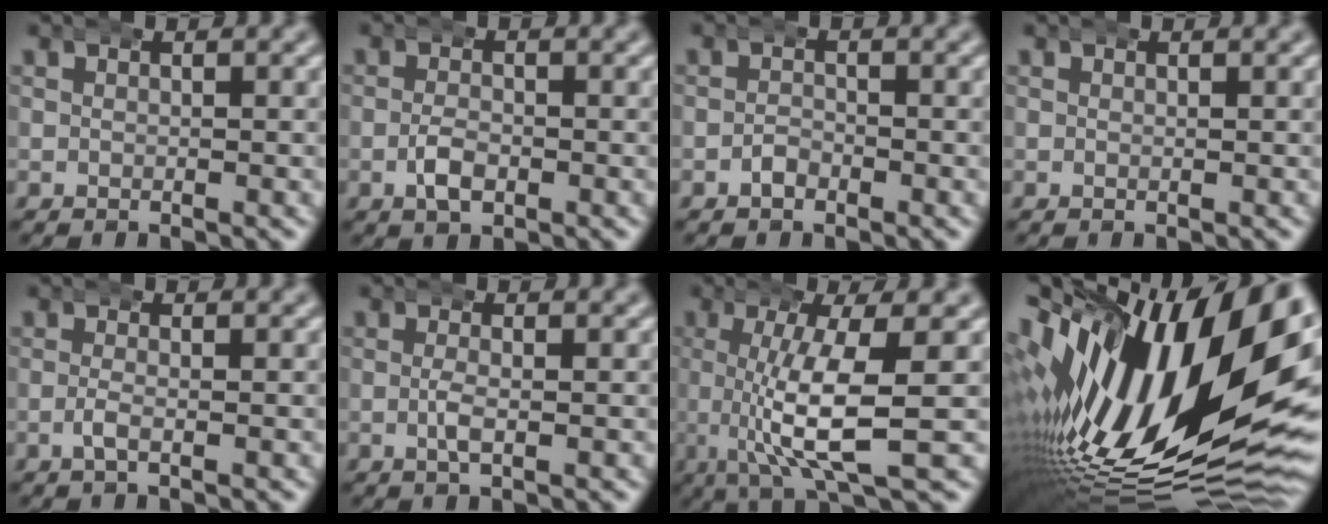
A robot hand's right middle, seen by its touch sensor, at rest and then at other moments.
{"total": 1.8, "force": [-0.7, 1.0, 1.3], "torque": [-0.025, -0.006, -0.016]}
{"total": 0.8, "force": [-0.6, 0.5, 0.0], "torque": [-0.003, 0.001, -0.018]}
{"total": 0.0}
{"total": 1.0, "force": [-0.5, 0.0, 0.9], "torque": [-0.022, -0.005, -0.012]}
{"total": 1.2, "force": [-0.2, 0.1, 1.2], "torque": [-0.026, -0.005, -0.006]}
{"total": 6.8, "force": [-0.2, 1.1, 6.7], "torque": [-0.120, -0.012, -0.005]}
{"total": 22.2, "force": [-0.7, 11.6, 18.9], "torque": [-0.318, -0.013, 0.004]}